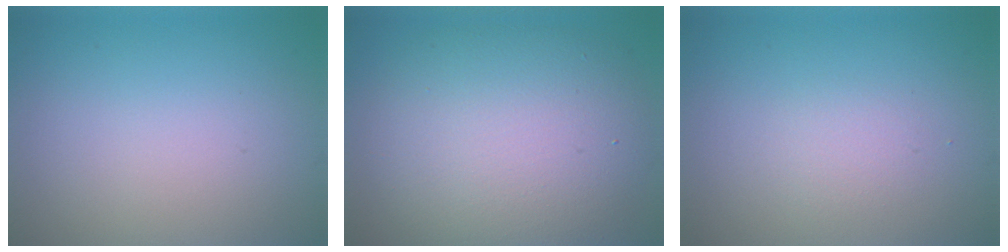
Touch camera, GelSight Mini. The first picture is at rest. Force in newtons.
{"total": 10.3, "press": 10.3, "slide": 0.4}
{"total": 1.2, "press": 1.2, "slide": 0.0}